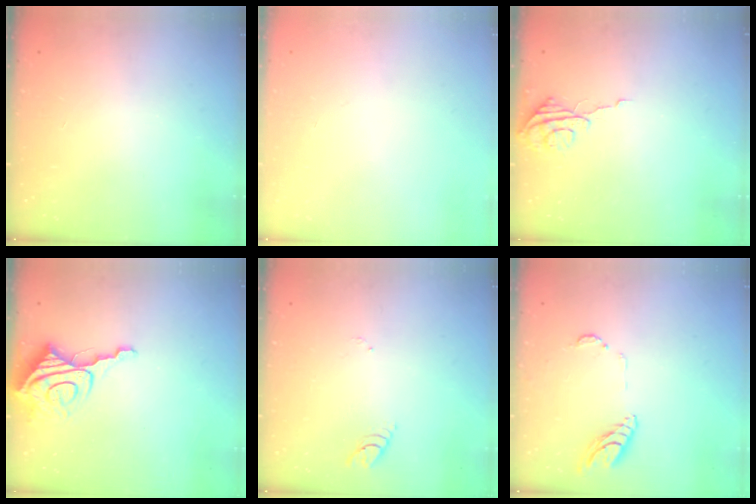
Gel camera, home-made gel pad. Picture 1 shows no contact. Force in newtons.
{"total": 0.0}
{"total": 5.7, "press": 5.7, "slide": 0.5}
{"total": 10.4, "press": 10.3, "slide": 1.1}
{"total": 2.9, "press": 2.8, "slide": 0.3}
{"total": 10.2, "press": 10.2, "slide": 1.3}